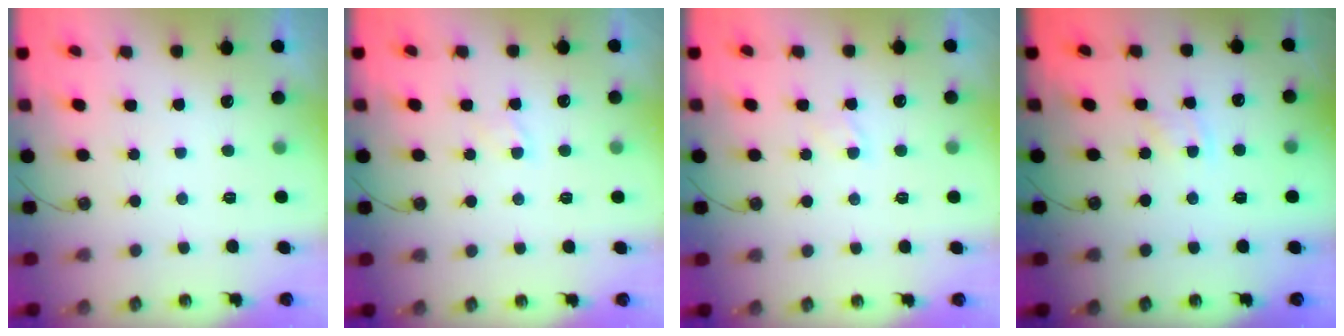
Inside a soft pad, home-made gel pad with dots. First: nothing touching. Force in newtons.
{"total": 2.7, "press": 2.7, "slide": 0.4}
{"total": 2.7, "press": 2.7, "slide": 0.4}
{"total": 5.7, "press": 5.7, "slide": 0.6}